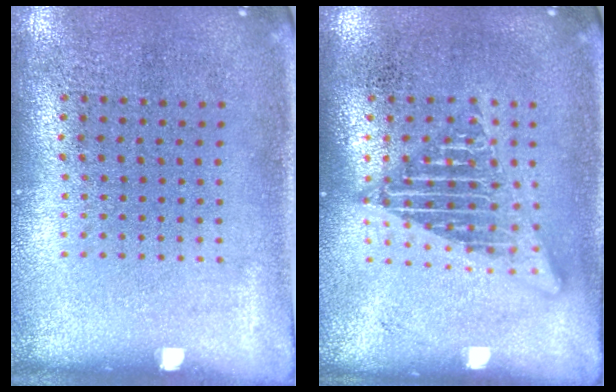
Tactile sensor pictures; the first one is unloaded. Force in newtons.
{"total": 2.2, "press": 2.2, "slide": 0.2}